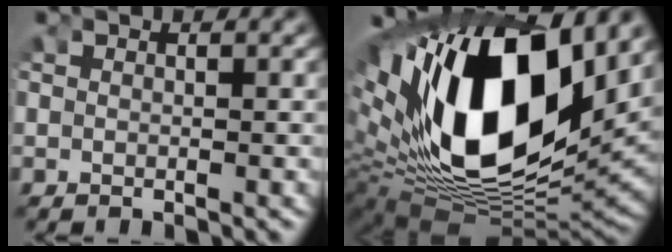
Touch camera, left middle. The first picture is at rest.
{"total": 21.7, "force": [3.0, 11.8, 18.0], "torque": [-0.310, -0.011, 0.054]}